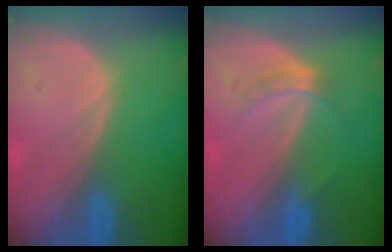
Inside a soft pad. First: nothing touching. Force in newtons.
{"total": 2.8, "press": 2.5, "slide": 1.3}